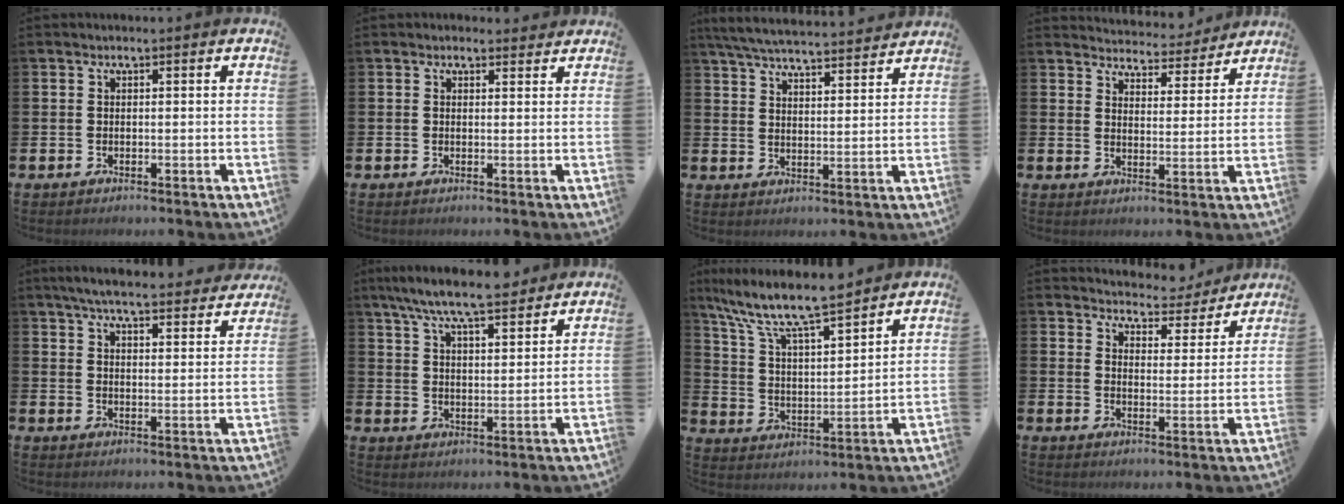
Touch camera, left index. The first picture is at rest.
{"total": 1.2, "force": [1.1, 0.5, 0.1], "torque": [0.012, -0.001, 0.017]}
{"total": 6.1, "force": [5.9, 0.5, 1.4], "torque": [-0.052, -0.039, 0.106]}
{"total": 4.9, "force": [4.8, 0.8, -0.1], "torque": [-0.001, -0.043, 0.079]}
{"total": 5.8, "force": [5.6, 0.5, 1.6], "torque": [-0.040, -0.038, 0.096]}
{"total": 8.3, "force": [7.7, 1.3, 3.0], "torque": [-0.073, -0.033, 0.139]}
{"total": 9.6, "force": [8.8, 1.2, 3.8], "torque": [-0.109, -0.056, 0.151]}
{"total": 5.3, "force": [5.1, 1.2, -0.1], "torque": [-0.004, -0.042, 0.086]}